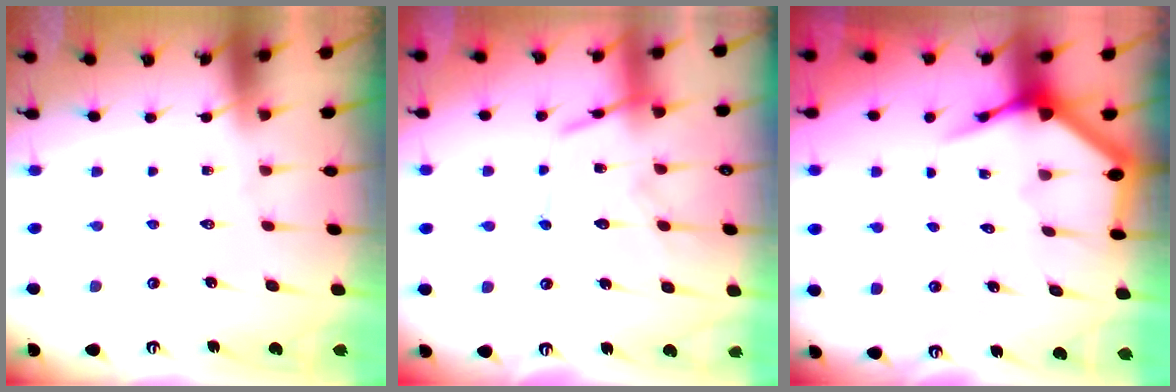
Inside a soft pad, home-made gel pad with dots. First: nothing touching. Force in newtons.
{"total": 14.6, "press": 14.5, "slide": 1.2}
{"total": 4.7, "press": 4.7, "slide": 0.6}